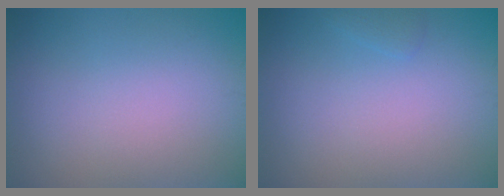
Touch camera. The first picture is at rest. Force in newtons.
{"total": 0.7, "press": 0.7, "slide": 0.1}